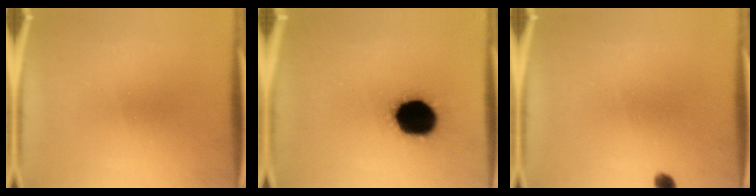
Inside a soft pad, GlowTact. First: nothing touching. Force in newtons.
{"total": 17.1}
{"total": 1.4}